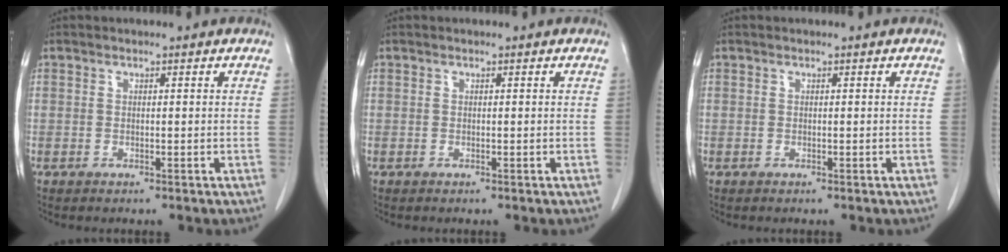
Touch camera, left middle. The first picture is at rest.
{"total": 0.0}
{"total": 0.0}